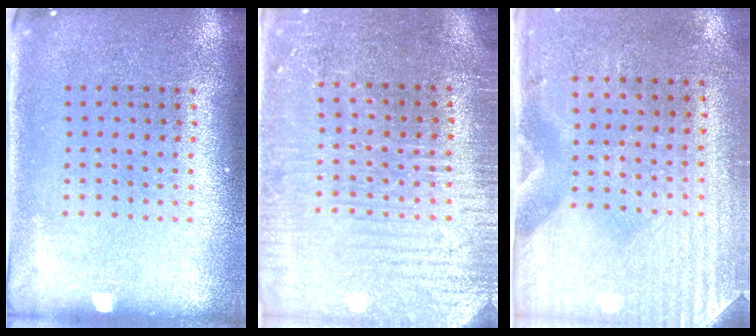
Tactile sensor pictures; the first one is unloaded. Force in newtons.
{"total": 3.2, "press": 3.1, "slide": 0.7}
{"total": 3.0, "press": 2.6, "slide": 1.5}